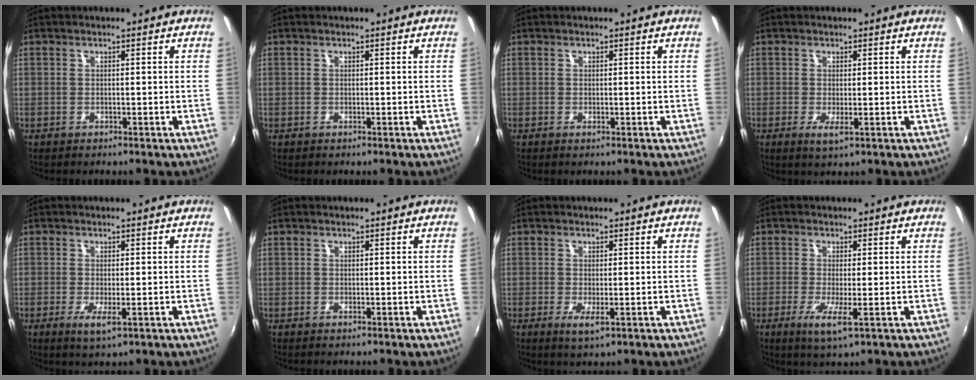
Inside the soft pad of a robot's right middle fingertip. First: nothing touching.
{"total": 0.0}
{"total": 0.0}
{"total": 2.3, "force": [-0.5, 0.4, 2.2], "torque": [-0.043, -0.011, -0.008]}
{"total": 3.3, "force": [-0.9, 0.6, 3.1], "torque": [-0.062, -0.014, -0.016]}
{"total": 0.0}
{"total": 2.9, "force": [-0.7, 0.6, 2.7], "torque": [-0.050, -0.014, -0.010]}
{"total": 4.6, "force": [-1.3, 0.2, 4.4], "torque": [-0.095, -0.017, -0.028]}